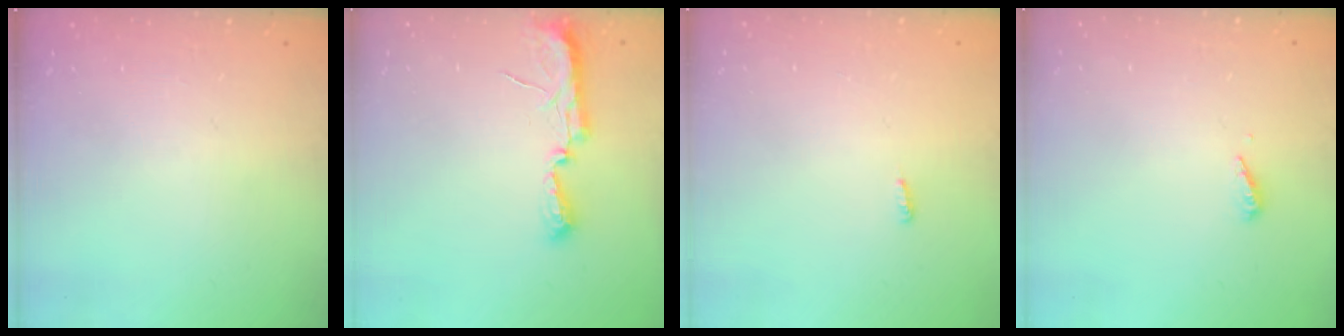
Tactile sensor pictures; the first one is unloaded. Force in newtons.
{"total": 7.7, "press": 7.6, "slide": 1.0}
{"total": 3.6, "press": 3.4, "slide": 1.0}
{"total": 2.8, "press": 2.8, "slide": 0.2}